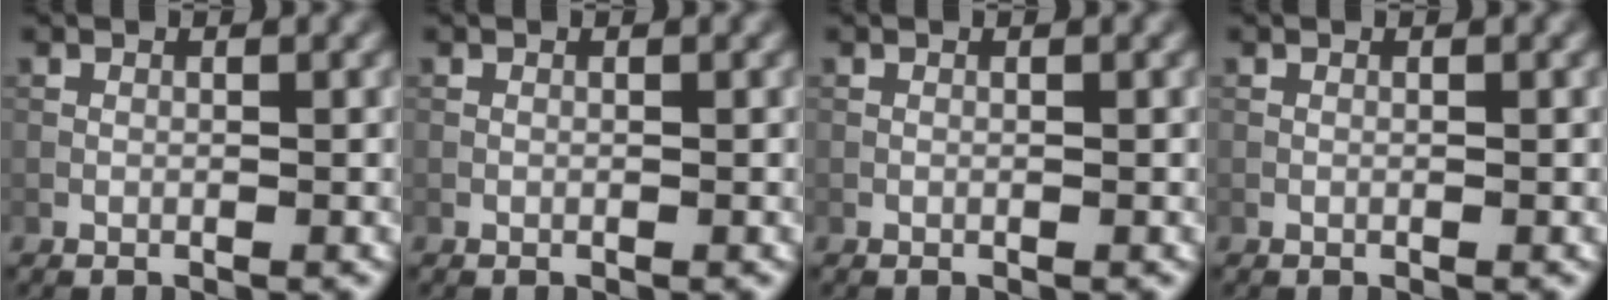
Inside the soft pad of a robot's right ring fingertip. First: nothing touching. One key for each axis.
{"total": 0.0}
{"total": 0.0}
{"total": 0.0}